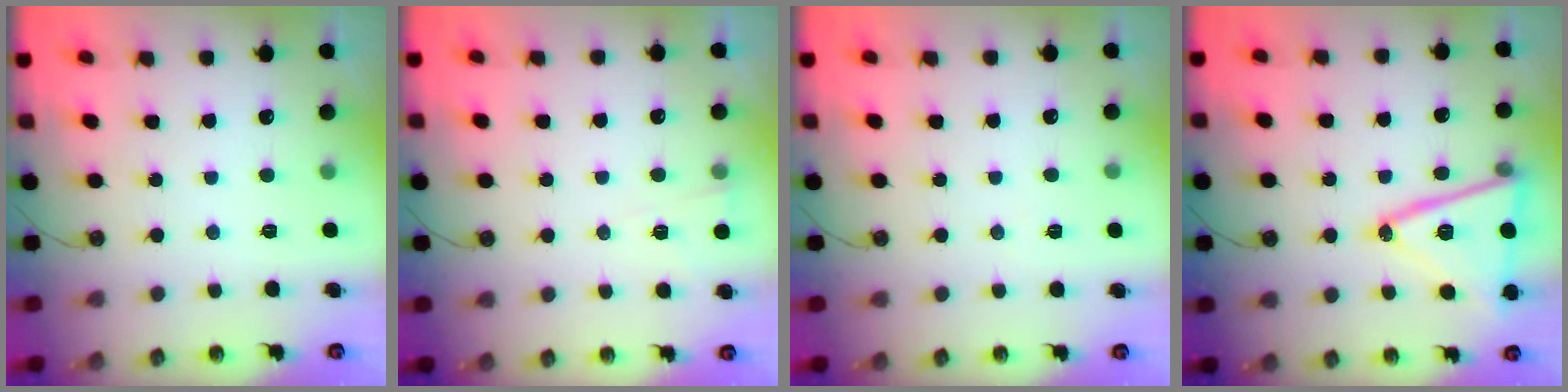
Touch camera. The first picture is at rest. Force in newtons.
{"total": 3.1, "press": 2.9, "slide": 1.1}
{"total": 5.1, "press": 2.6, "slide": 4.4}
{"total": 18.5, "press": 18.2, "slide": 3.2}